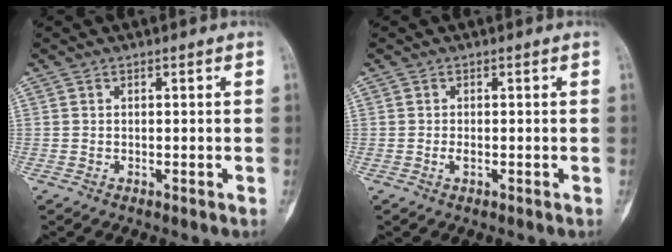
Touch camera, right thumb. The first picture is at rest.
{"total": 0.9, "force": [-0.2, 0.4, 0.8], "torque": [-0.016, -0.001, -0.003]}